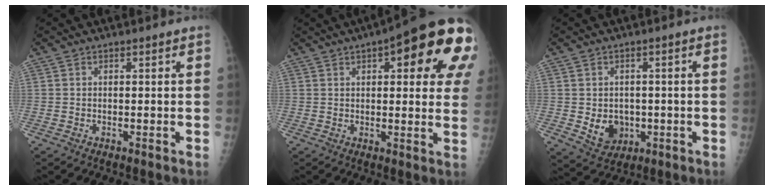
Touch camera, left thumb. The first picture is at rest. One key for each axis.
{"total": 21.6, "fx": 8.2, "fy": 7.3, "fz": 18.6, "tx": -0.212, "ty": 0.004, "tz": 0.096}
{"total": 6.4, "fx": -1.0, "fy": 5.3, "fz": 3.4, "tx": -0.027, "ty": 0.000, "tz": -0.001}